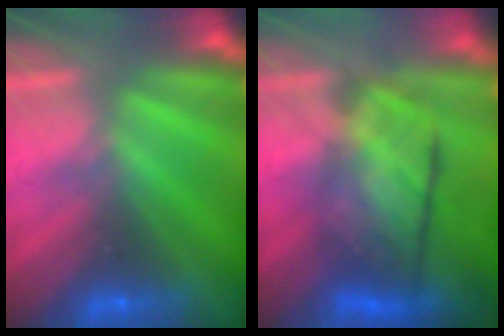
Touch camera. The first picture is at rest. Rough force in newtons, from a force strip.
{"total": 9.9}